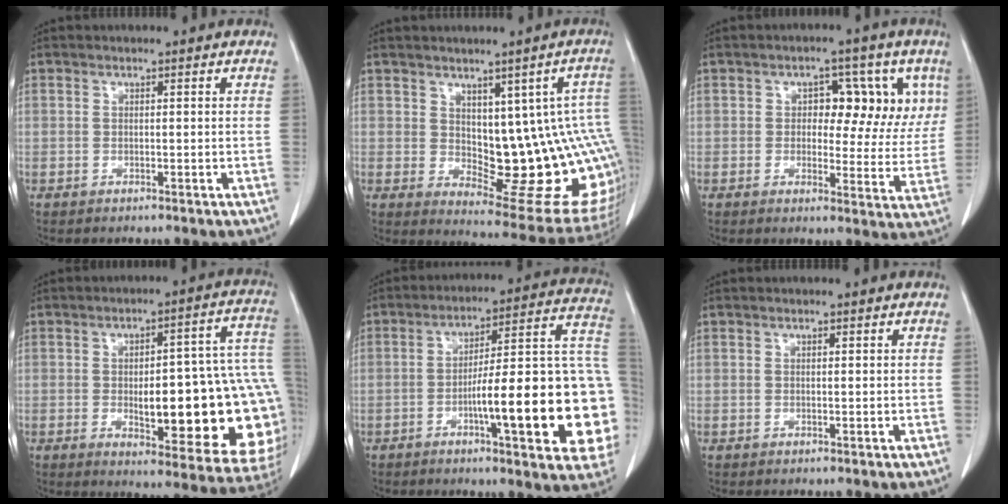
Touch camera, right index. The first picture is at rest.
{"total": 16.5, "force": [0.6, 6.0, 15.3], "torque": [-0.139, 0.009, 0.026]}
{"total": 9.5, "force": [3.1, 5.3, 7.3], "torque": [-0.074, 0.019, 0.039]}
{"total": 24.3, "force": [-3.0, 6.4, 23.3], "torque": [-0.211, 0.033, -0.017]}
{"total": 23.0, "force": [-5.6, 3.2, 22.0], "torque": [-0.208, 0.027, -0.071]}
{"total": 0.0}